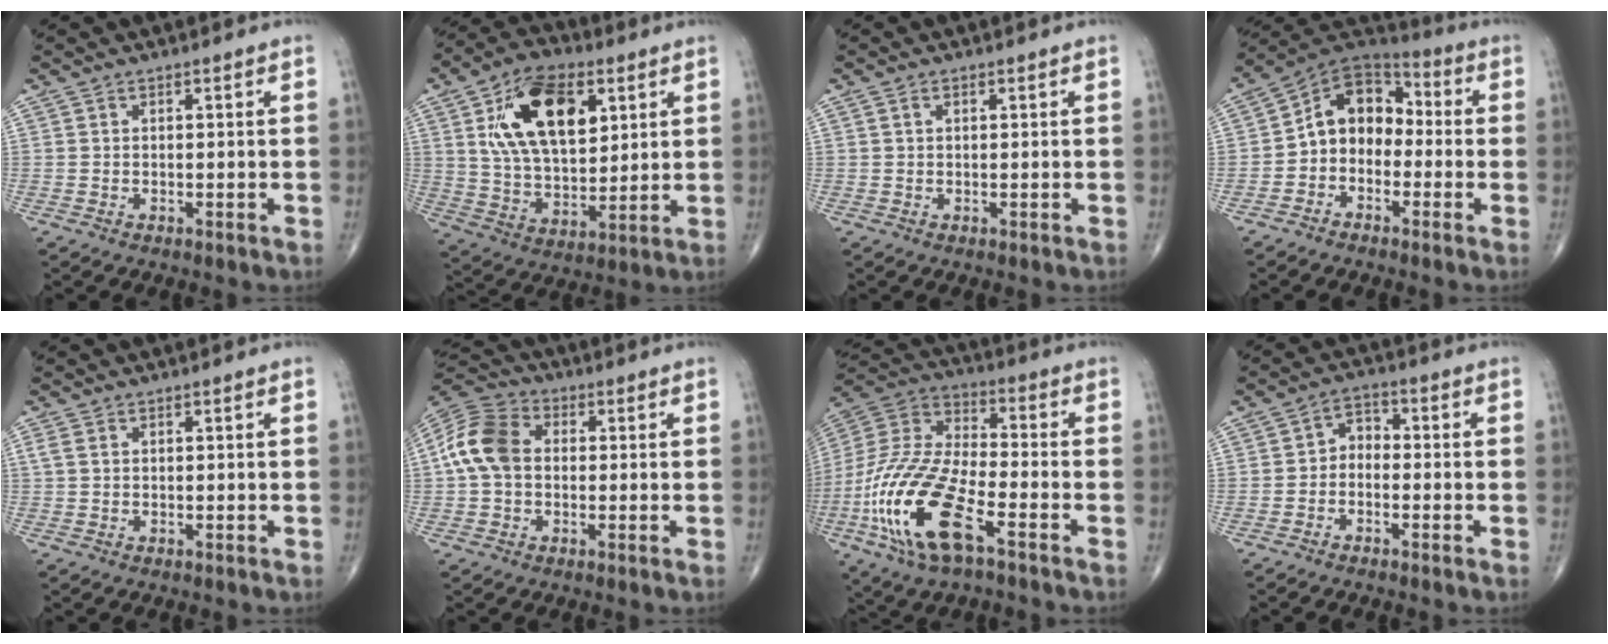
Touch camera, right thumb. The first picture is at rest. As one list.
[{"total": 19.3, "force": [6.9, 10.8, 14.4], "torque": [-0.220, -0.018, 0.124]}, {"total": 1.0, "force": [0.4, 0.6, 0.7], "torque": [-0.017, 0.005, 0.008]}, {"total": 11.1, "force": [-1.8, 8.6, 6.8], "torque": [-0.080, 0.051, -0.050]}, {"total": 1.6, "force": [0.5, 1.1, 1.1], "torque": [-0.032, 0.008, 0.016]}, {"total": 10.7, "force": [0.4, 7.8, 7.3], "torque": [-0.143, 0.030, -0.004]}, {"total": 21.8, "force": [-9.0, 8.4, 18.1], "torque": [-0.405, 0.016, -0.168]}, {"total": 3.9, "force": [-1.1, 2.9, 2.3], "torque": [-0.022, 0.026, -0.035]}]